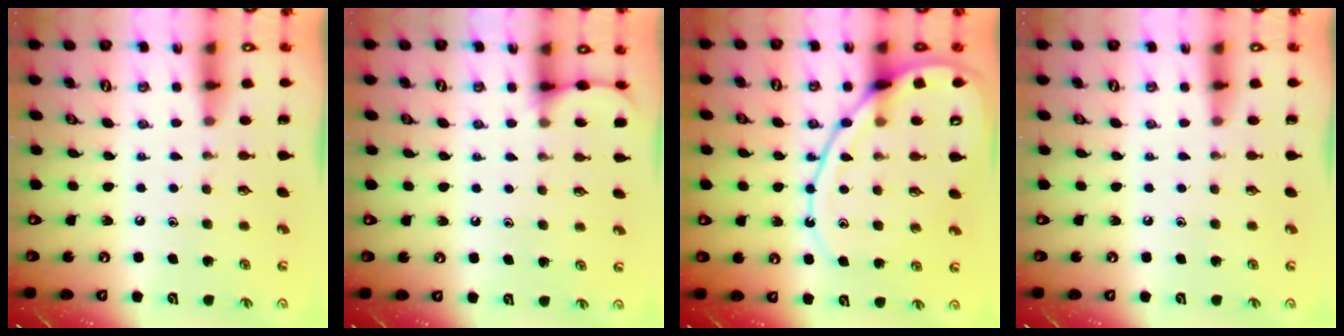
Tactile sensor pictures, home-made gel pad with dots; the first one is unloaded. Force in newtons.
{"total": 4.6, "press": 4.5, "slide": 0.4}
{"total": 14.0, "press": 14.0, "slide": 1.4}
{"total": 0.0}